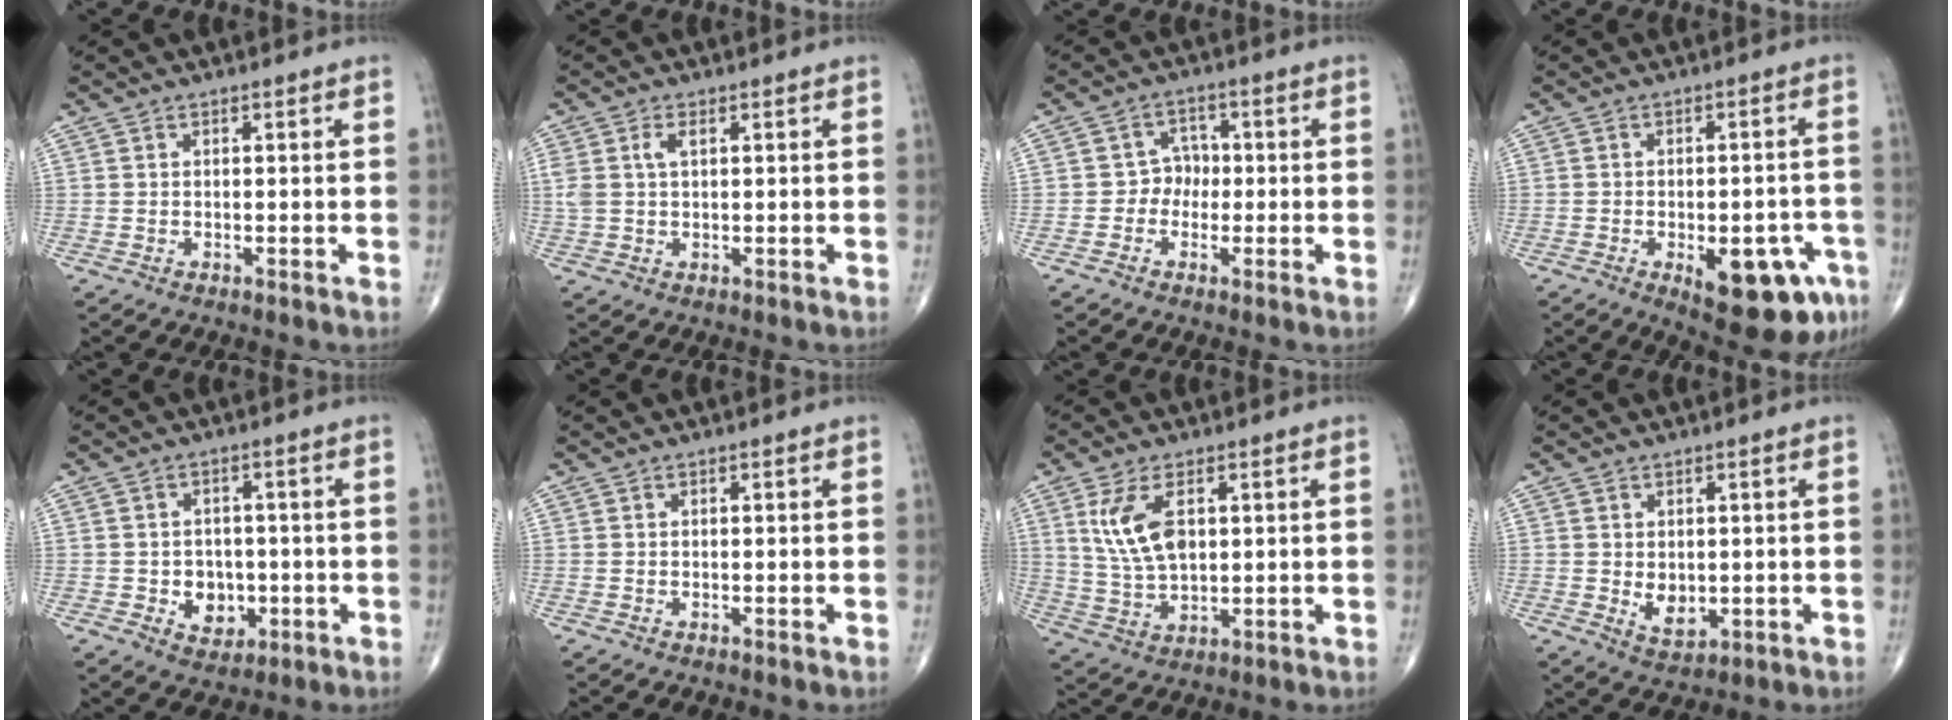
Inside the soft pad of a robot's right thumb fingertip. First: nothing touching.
{"total": 3.7, "force": [1.2, 1.9, 2.9], "torque": [-0.074, 0.012, 0.026]}
{"total": 4.0, "force": [-0.7, 3.5, 1.7], "torque": [0.005, 0.013, -0.024]}
{"total": 14.2, "force": [-6.1, 6.0, 11.3], "torque": [-0.114, 0.019, -0.066]}
{"total": 6.0, "force": [-1.3, 4.9, 3.2], "torque": [-0.017, 0.008, -0.011]}
{"total": 0.0}
{"total": 9.6, "force": [2.8, 5.1, 7.7], "torque": [-0.149, -0.008, 0.063]}
{"total": 4.6, "force": [-0.1, 3.2, 3.3], "torque": [-0.039, -0.011, 0.011]}